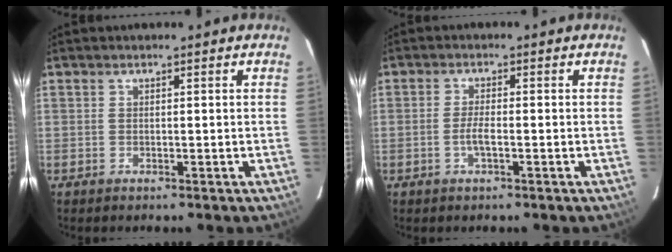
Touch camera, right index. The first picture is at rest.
{"total": 2.6, "force": [-0.9, 0.6, 2.4], "torque": [-0.051, 0.000, -0.019]}